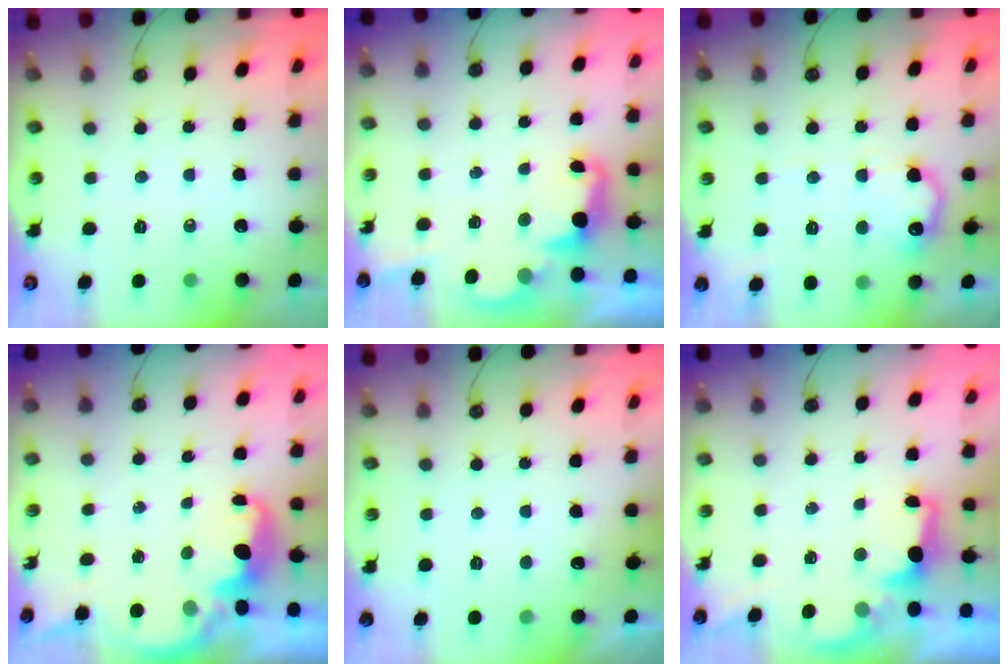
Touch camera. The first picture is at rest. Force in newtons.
{"total": 2.6, "press": 2.5, "slide": 0.6}
{"total": 11.5, "press": 11.5, "slide": 0.6}
{"total": 2.7, "press": 2.5, "slide": 0.9}
{"total": 3.7, "press": 3.6, "slide": 1.0}
{"total": 2.0, "press": 1.9, "slide": 0.8}